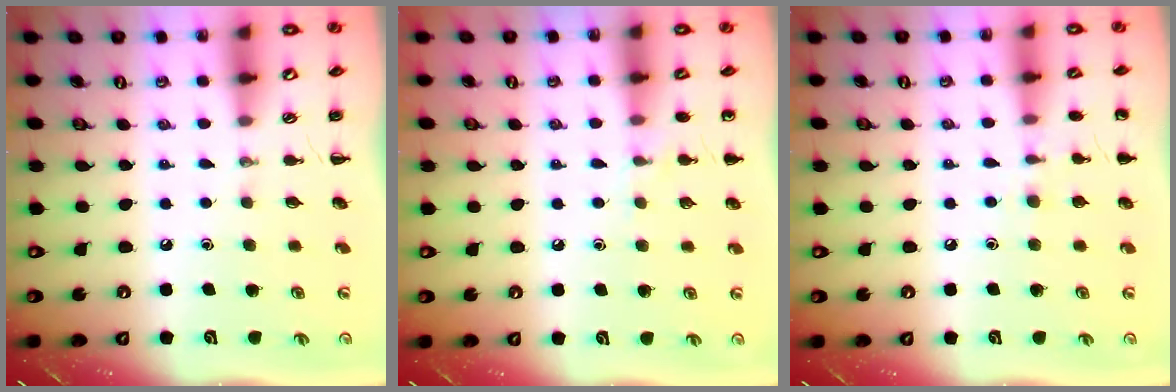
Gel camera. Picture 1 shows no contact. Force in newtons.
{"total": 4.6, "press": 4.4, "slide": 1.5}
{"total": 6.7, "press": 6.5, "slide": 1.9}